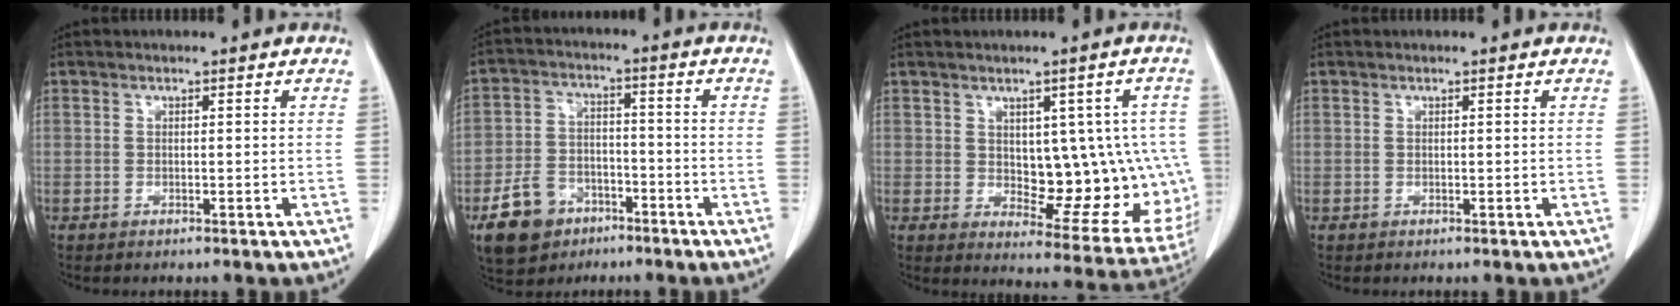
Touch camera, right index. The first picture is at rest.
{"total": 9.2, "force": [-5.3, 6.6, 3.6], "torque": [-0.083, 0.014, -0.089]}
{"total": 14.0, "force": [0.5, 7.4, 11.9], "torque": [-0.125, 0.010, 0.028]}
{"total": 0.0}